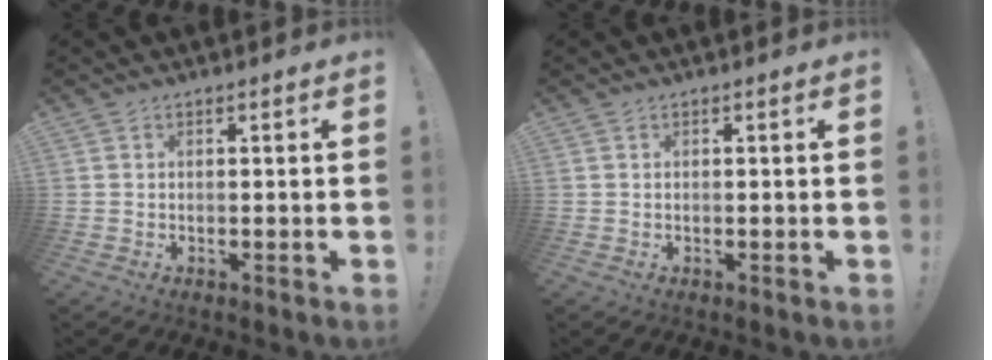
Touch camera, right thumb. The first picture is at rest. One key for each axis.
{"total": 0.0}